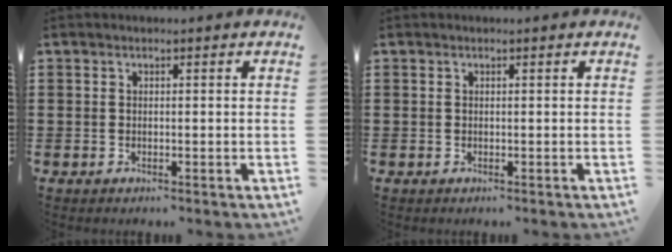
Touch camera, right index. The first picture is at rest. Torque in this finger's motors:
{"motor_torque": [-0.12, 0.31, 0.00, -0.01]}